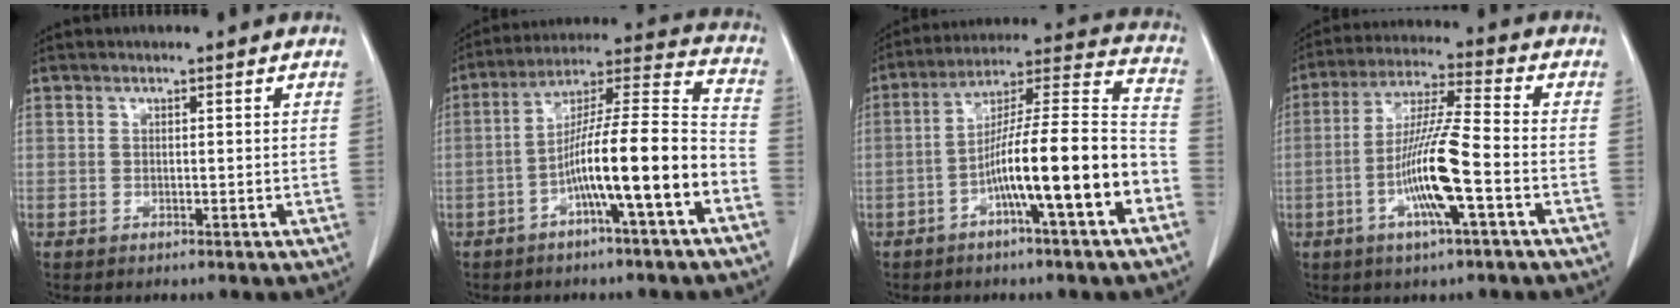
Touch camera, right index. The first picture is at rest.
{"total": 15.5, "force": [-5.7, 0.7, 14.3], "torque": [-0.239, 0.021, -0.097]}
{"total": 17.1, "force": [-6.1, 1.2, 15.9], "torque": [-0.254, 0.021, -0.101]}
{"total": 12.4, "force": [-3.9, 0.6, 11.8], "torque": [-0.232, -0.003, -0.075]}